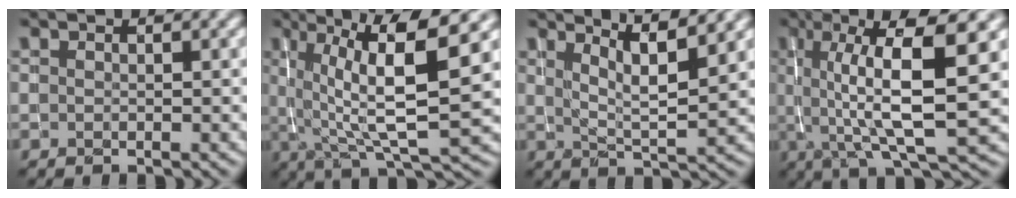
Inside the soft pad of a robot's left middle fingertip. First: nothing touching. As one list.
[{"total": 10.5, "force": [3.1, 2.4, 9.7], "torque": [-0.161, 0.008, 0.058]}, {"total": 5.2, "force": [3.4, 1.0, 3.9], "torque": [-0.056, 0.005, 0.044]}, {"total": 10.3, "force": [2.2, 2.3, 9.7], "torque": [-0.151, 0.006, 0.045]}]